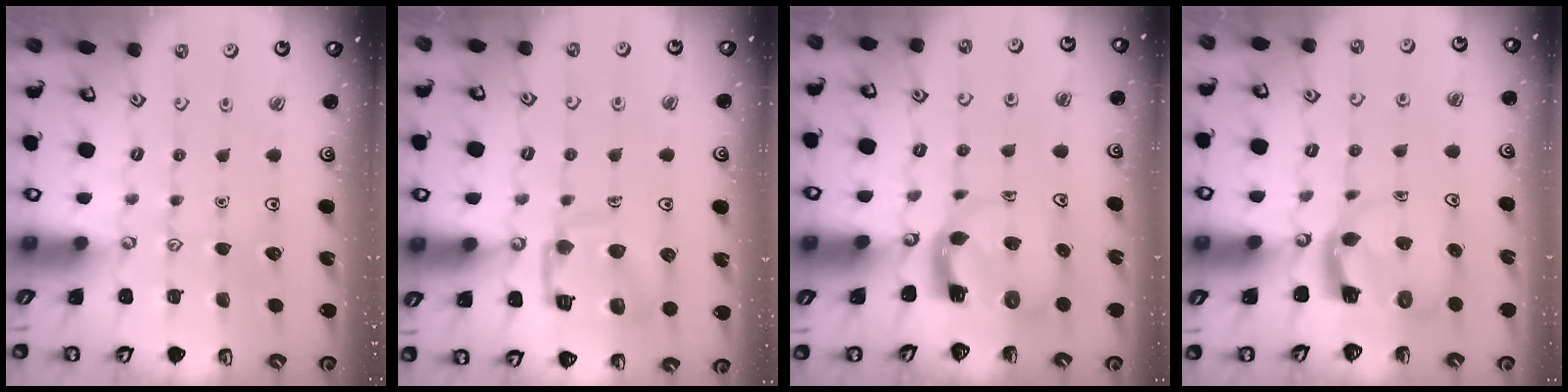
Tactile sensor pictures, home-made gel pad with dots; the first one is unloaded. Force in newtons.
{"total": 12.1, "press": 12.0, "slide": 1.3}
{"total": 3.9, "press": 3.9, "slide": 0.6}
{"total": 3.7, "press": 3.6, "slide": 0.7}